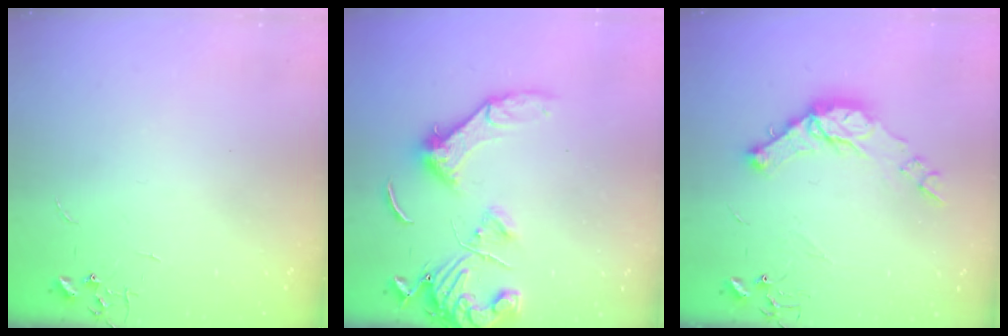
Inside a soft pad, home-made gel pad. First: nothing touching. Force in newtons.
{"total": 14.7, "press": 14.6, "slide": 1.7}
{"total": 13.5, "press": 13.5, "slide": 1.2}